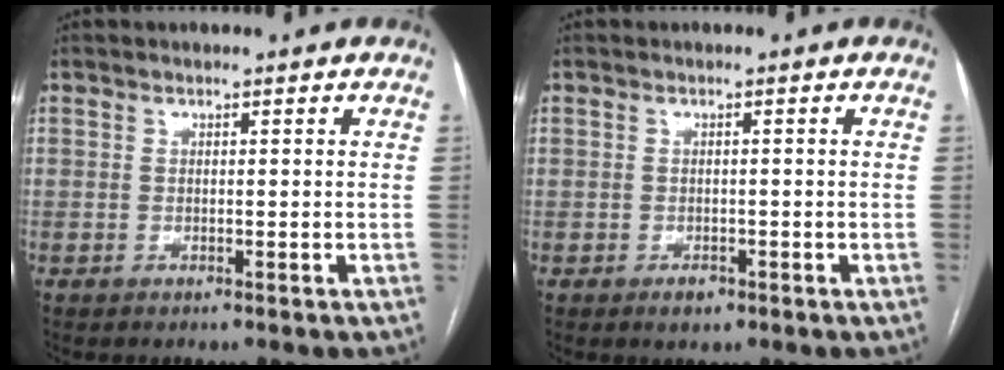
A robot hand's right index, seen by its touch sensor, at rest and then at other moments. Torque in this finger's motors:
{"motor_torque": [-0.18, 0.07, -0.27, -0.08]}